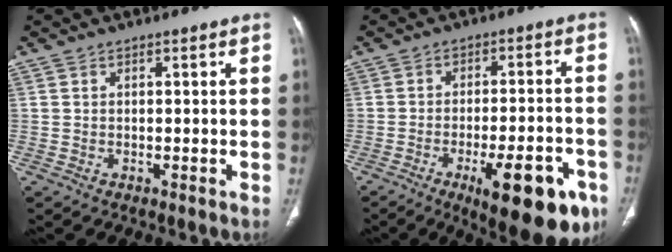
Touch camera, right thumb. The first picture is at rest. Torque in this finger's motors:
{"motor_torque": [2.46, 2.55, 0.00, -0.05, 0.32]}